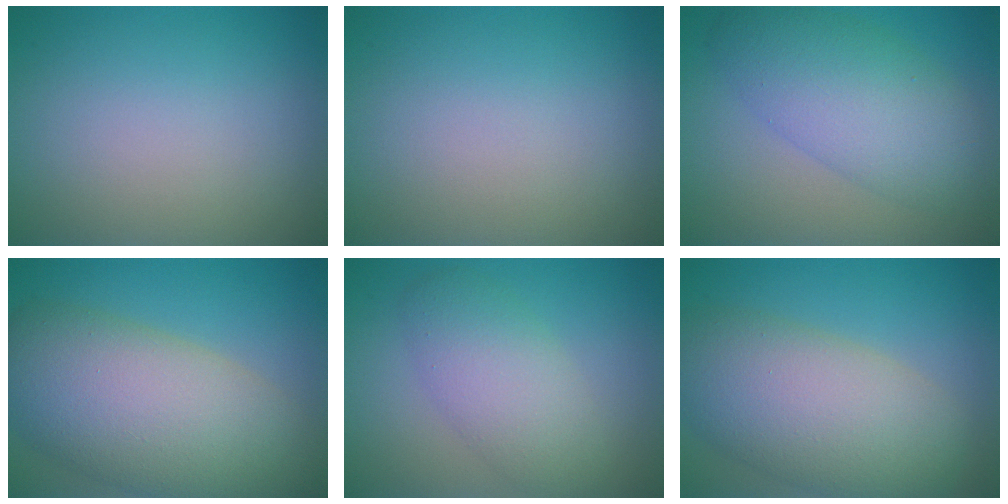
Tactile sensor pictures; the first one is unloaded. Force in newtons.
{"total": 0.0}
{"total": 6.8, "press": 6.8, "slide": 0.3}
{"total": 12.2, "press": 12.2, "slide": 0.8}
{"total": 4.6, "press": 4.5, "slide": 0.6}
{"total": 9.6, "press": 9.6, "slide": 0.4}